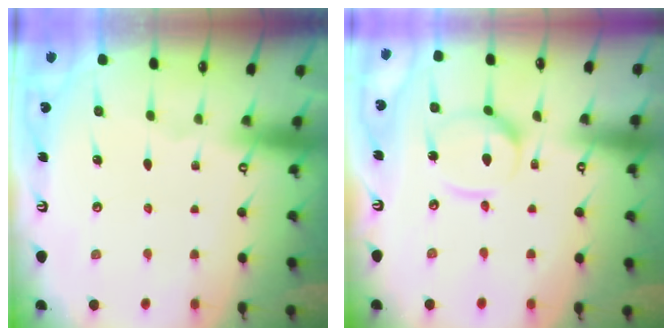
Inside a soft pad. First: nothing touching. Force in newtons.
{"total": 9.4, "press": 9.4, "slide": 0.8}